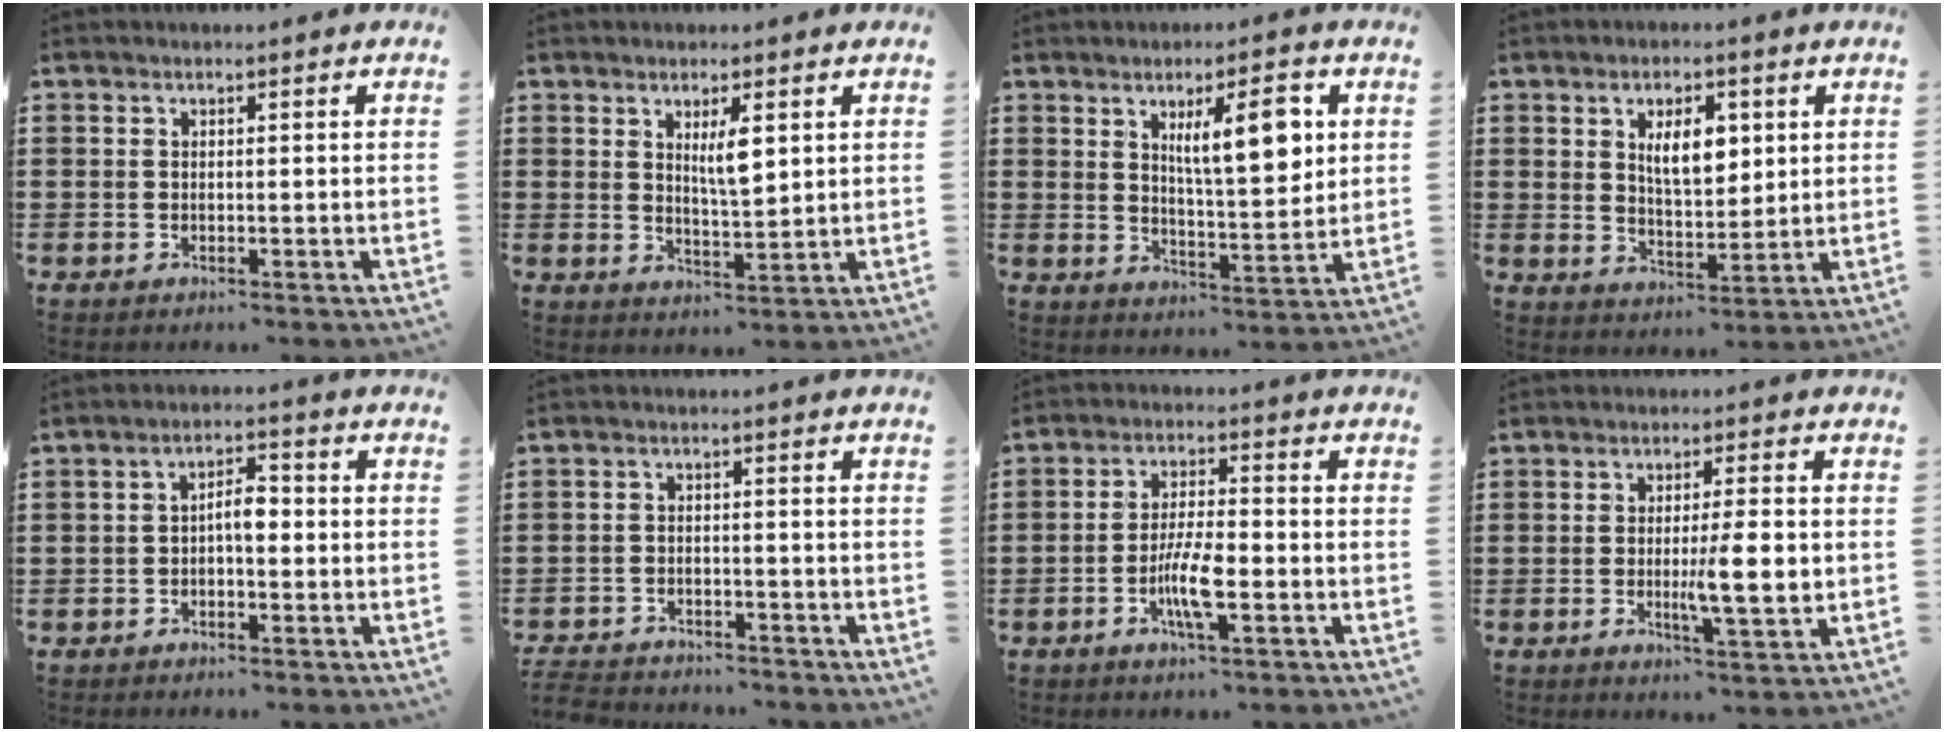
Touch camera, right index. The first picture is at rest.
{"total": 4.5, "force": [1.8, 1.2, 3.9], "torque": [-0.064, -0.002, 0.026]}
{"total": 9.7, "force": [3.6, 3.0, 8.5], "torque": [-0.138, -0.002, 0.053]}
{"total": 6.6, "force": [2.1, 3.3, 5.4], "torque": [-0.100, 0.005, 0.031]}
{"total": 3.6, "force": [-0.4, 1.4, 3.3], "torque": [-0.061, 0.008, -0.010]}
{"total": 2.9, "force": [-2.9, 0.2, -0.1], "torque": [-0.004, -0.002, -0.063]}
{"total": 7.0, "force": [-2.3, 1.6, 6.4], "torque": [-0.132, -0.009, -0.045]}
{"total": 7.1, "force": [-0.3, 1.2, 6.9], "torque": [-0.113, -0.006, -0.007]}